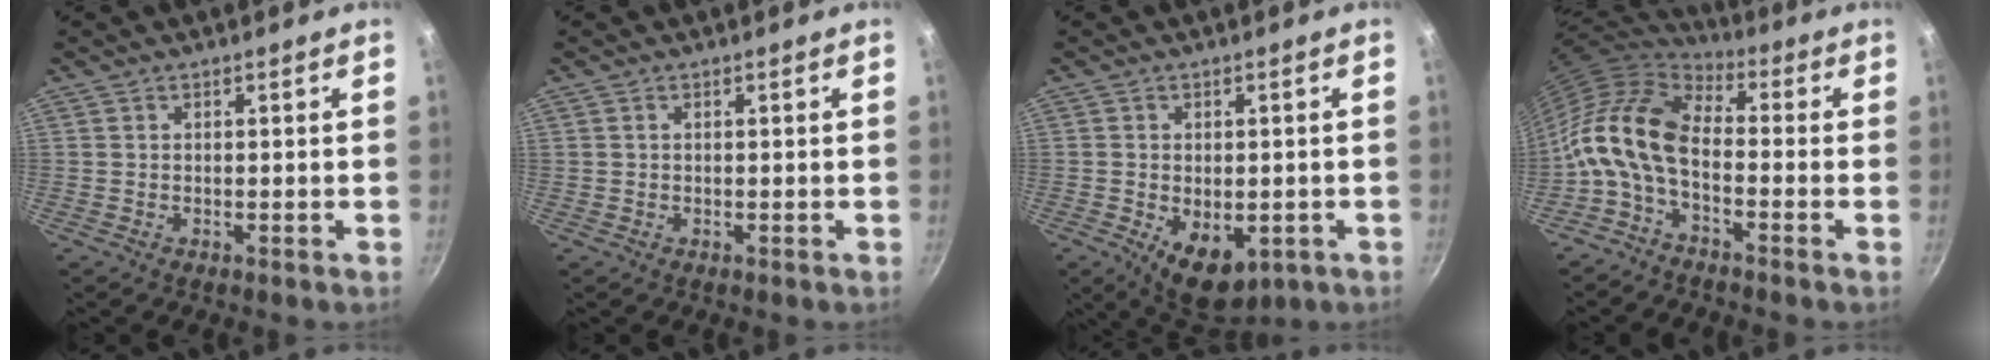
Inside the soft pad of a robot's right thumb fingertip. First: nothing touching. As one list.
[{"total": 0.0}, {"total": 9.5, "force": [-2.8, 5.8, 7.0], "torque": [-0.075, -0.003, -0.023]}, {"total": 13.6, "force": [-2.7, 7.4, 11.1], "torque": [-0.211, 0.034, -0.073]}]